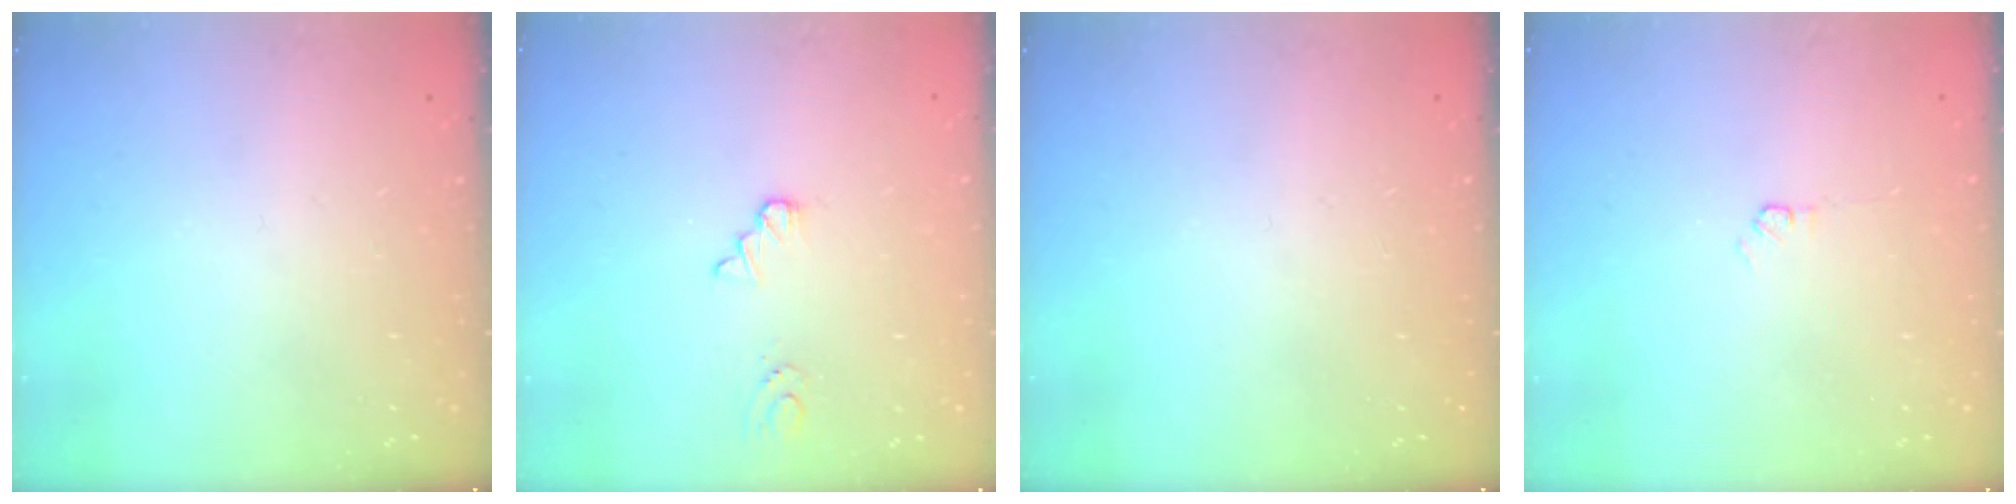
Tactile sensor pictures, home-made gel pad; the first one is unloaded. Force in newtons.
{"total": 1.6, "press": 1.6, "slide": 0.2}
{"total": 0.0}
{"total": 2.3, "press": 2.3, "slide": 0.3}